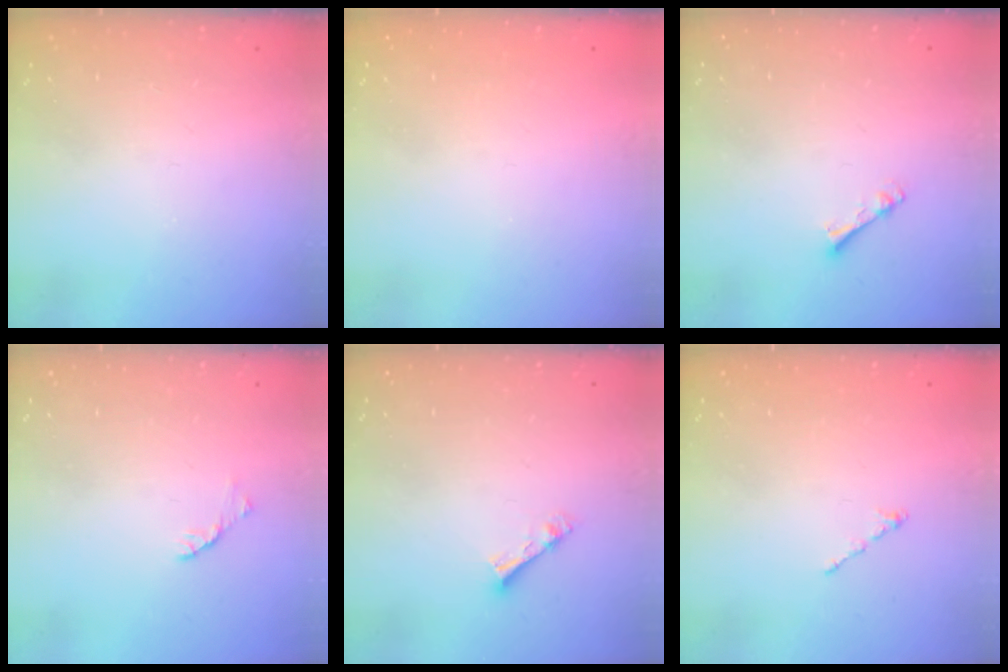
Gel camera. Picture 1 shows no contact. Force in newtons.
{"total": 1.3, "press": 1.3, "slide": 0.2}
{"total": 2.7, "press": 2.7, "slide": 0.4}
{"total": 1.7, "press": 1.6, "slide": 0.4}
{"total": 4.6, "press": 4.6, "slide": 0.3}
{"total": 0.0}